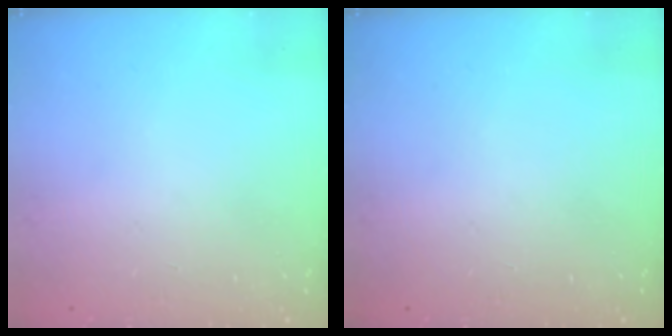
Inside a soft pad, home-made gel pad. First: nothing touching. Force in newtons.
{"total": 0.0}